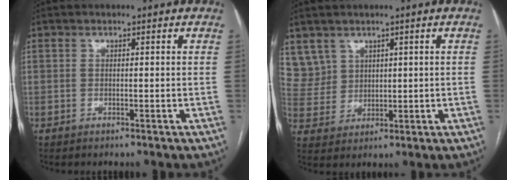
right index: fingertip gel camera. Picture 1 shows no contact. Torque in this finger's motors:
{"motor_torque": [-0.29, 0.36, -0.01, 0.00]}